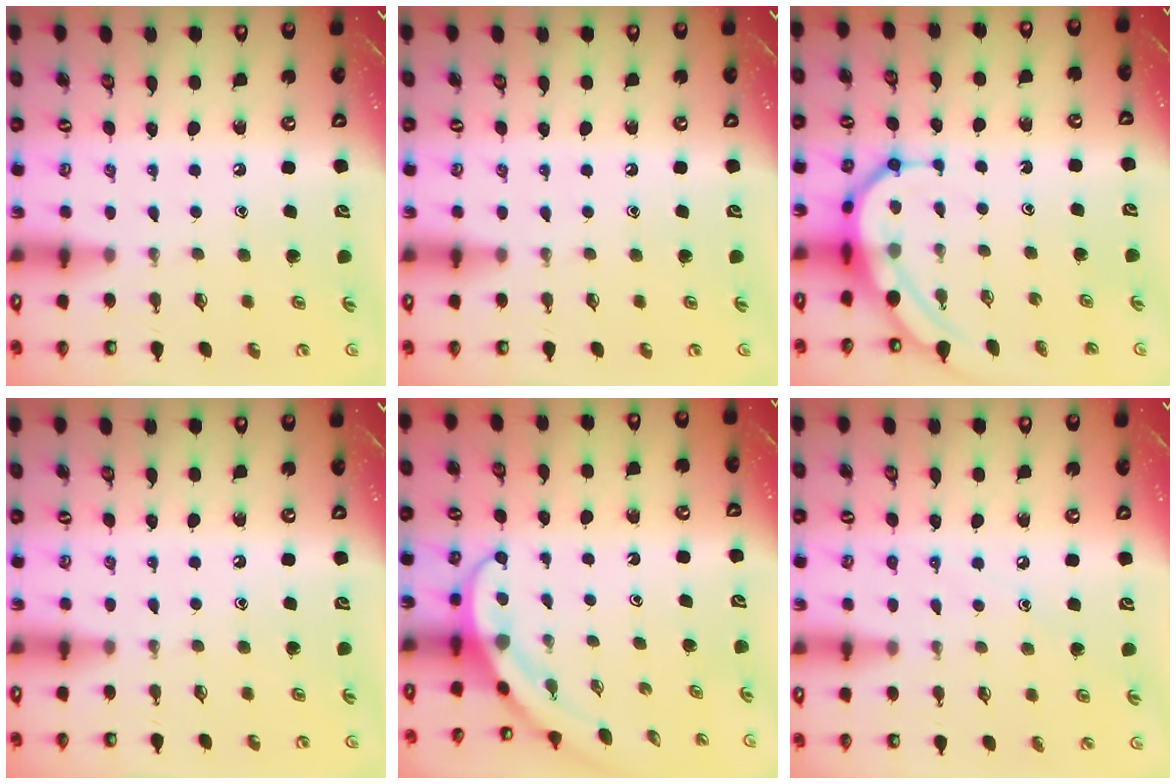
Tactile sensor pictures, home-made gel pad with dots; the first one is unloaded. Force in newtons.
{"total": 0.0}
{"total": 8.0, "press": 7.9, "slide": 0.9}
{"total": 0.0}
{"total": 3.8, "press": 3.8, "slide": 0.3}
{"total": 4.4, "press": 4.3, "slide": 0.6}